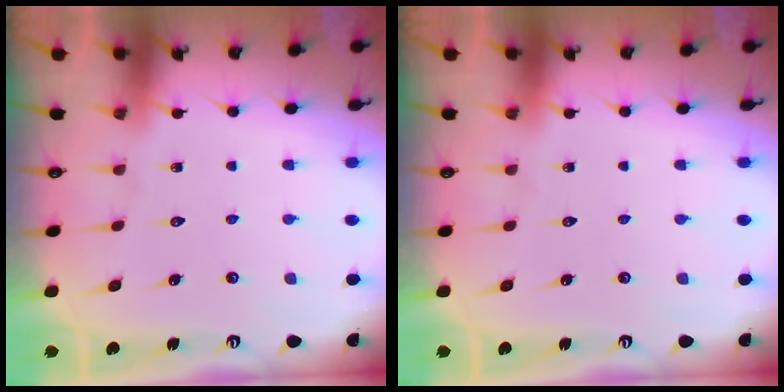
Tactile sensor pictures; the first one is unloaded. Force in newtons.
{"total": 0.0}